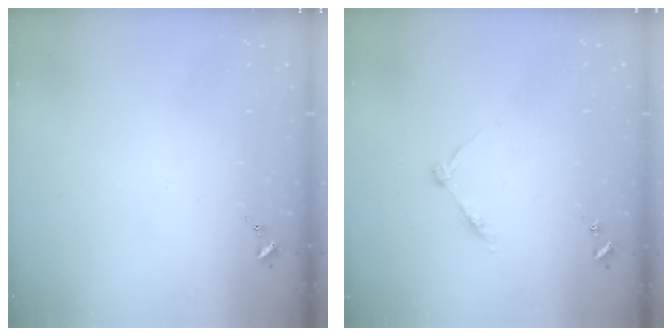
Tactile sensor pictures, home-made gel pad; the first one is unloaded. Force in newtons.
{"total": 5.1, "press": 5.0, "slide": 0.8}